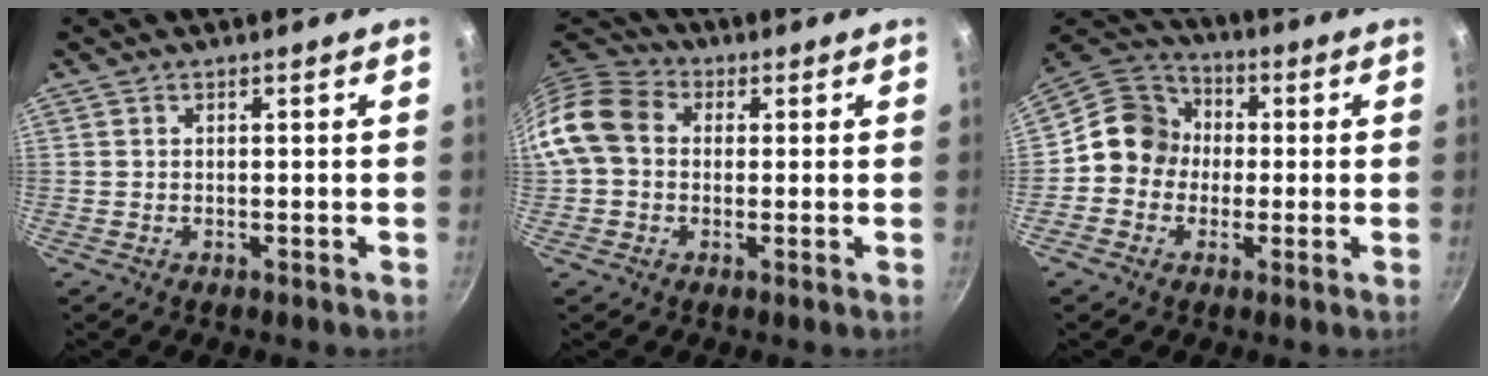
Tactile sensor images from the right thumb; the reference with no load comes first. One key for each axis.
{"total": 11.0, "fx": 0.7, "fy": 8.8, "fz": 6.4, "tx": -0.095, "ty": 0.024, "tz": -0.007}
{"total": 10.2, "fx": -0.4, "fy": 9.4, "fz": 3.9, "tx": -0.028, "ty": 0.027, "tz": -0.031}